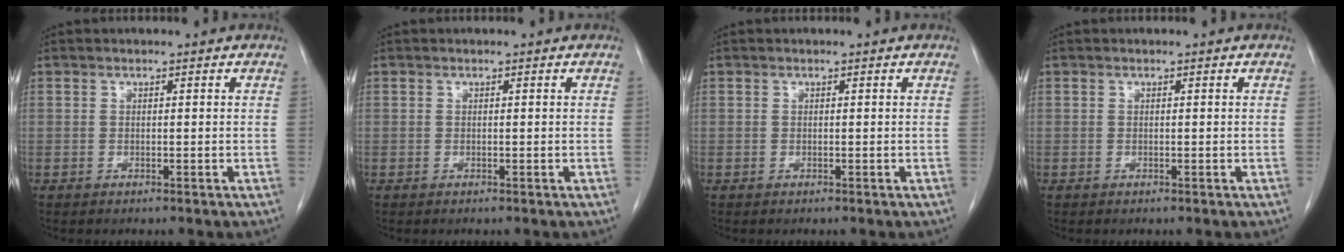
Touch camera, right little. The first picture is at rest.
{"total": 0.0}
{"total": 0.0}
{"total": 0.0}